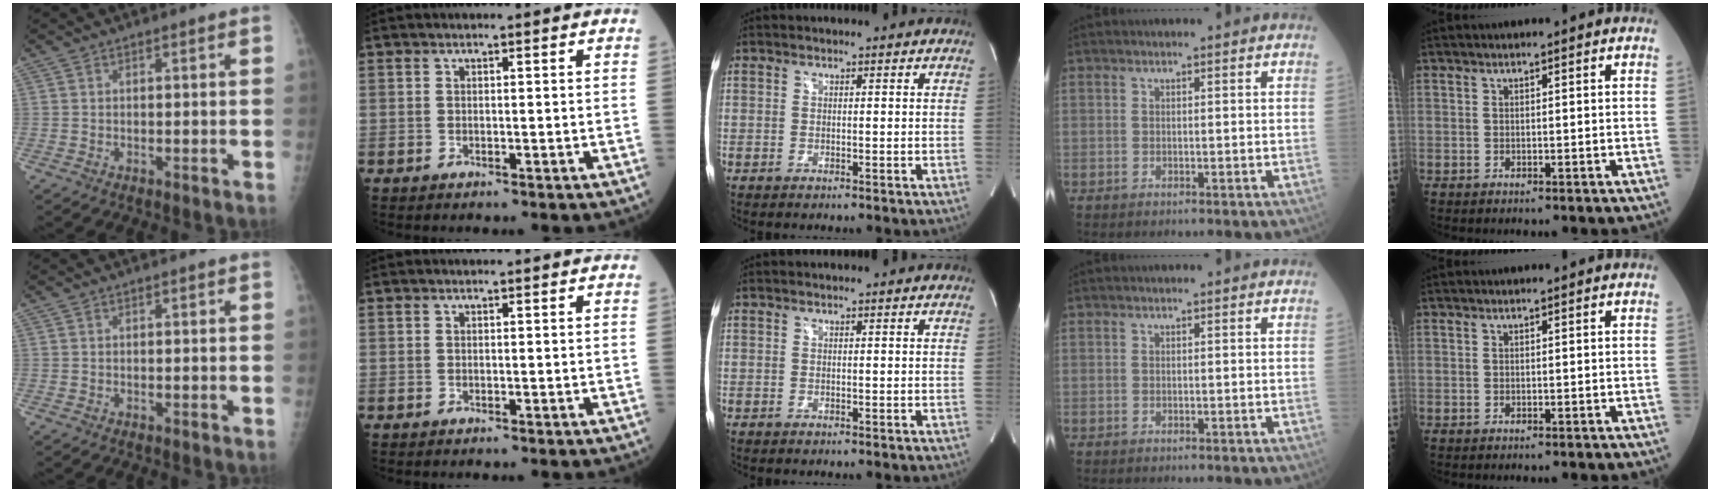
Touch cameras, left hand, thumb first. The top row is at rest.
{}